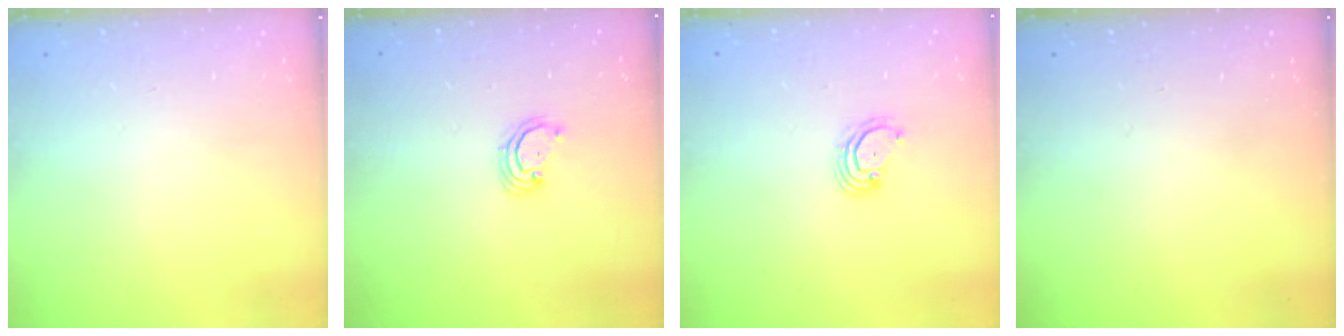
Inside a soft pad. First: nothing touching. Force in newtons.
{"total": 2.4, "press": 2.4, "slide": 0.2}
{"total": 3.0, "press": 3.0, "slide": 0.2}
{"total": 0.0}